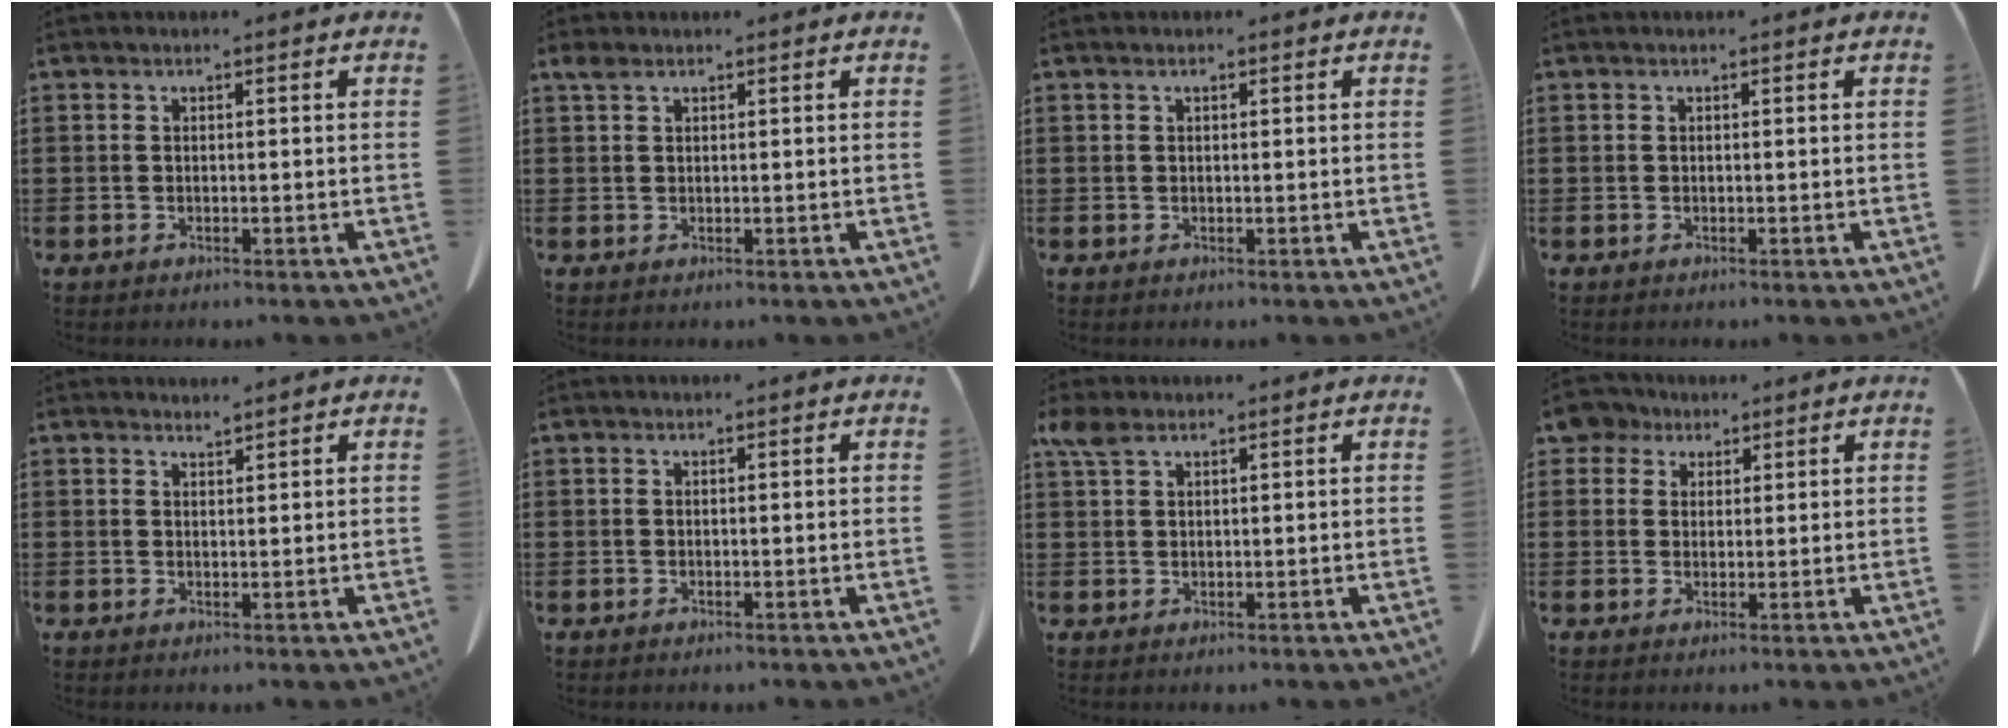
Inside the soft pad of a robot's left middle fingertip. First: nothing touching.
{"total": 1.4, "force": [0.9, 0.7, 0.9], "torque": [-0.022, 0.003, 0.016]}
{"total": 0.5, "force": [0.3, 0.2, 0.4], "torque": [-0.010, 0.003, 0.005]}
{"total": 0.0}
{"total": 1.5, "force": [1.5, 0.0, 0.2], "torque": [-0.006, -0.001, 0.029]}
{"total": 0.0}
{"total": 3.3, "force": [2.1, 1.4, 2.2], "torque": [-0.051, 0.003, 0.039]}
{"total": 4.2, "force": [2.9, 2.9, 1.1], "torque": [-0.034, 0.007, 0.052]}